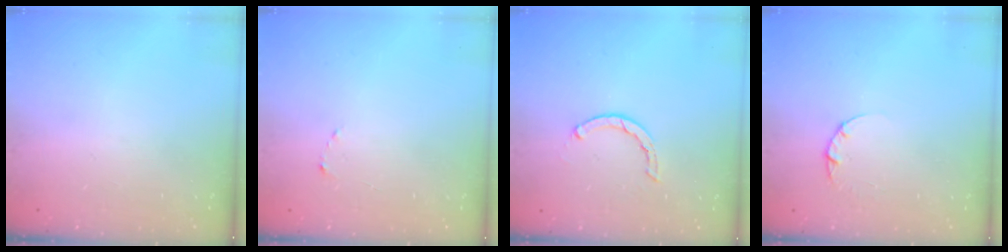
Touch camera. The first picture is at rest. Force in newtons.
{"total": 1.5, "press": 1.5, "slide": 0.2}
{"total": 1.7, "press": 1.6, "slide": 0.3}
{"total": 2.2, "press": 2.2, "slide": 0.3}